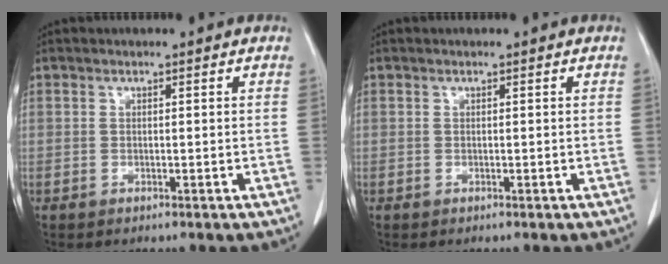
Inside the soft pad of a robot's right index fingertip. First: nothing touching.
{"total": 0.0}